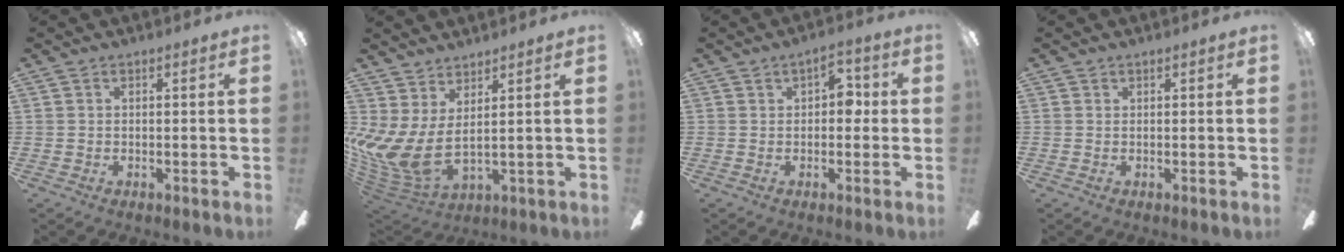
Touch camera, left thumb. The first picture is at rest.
{"total": 9.5, "force": [1.8, 4.6, 8.1], "torque": [-0.198, -0.038, 0.033]}
{"total": 5.6, "force": [1.0, 3.3, 4.4], "torque": [-0.053, 0.004, 0.012]}
{"total": 0.0}